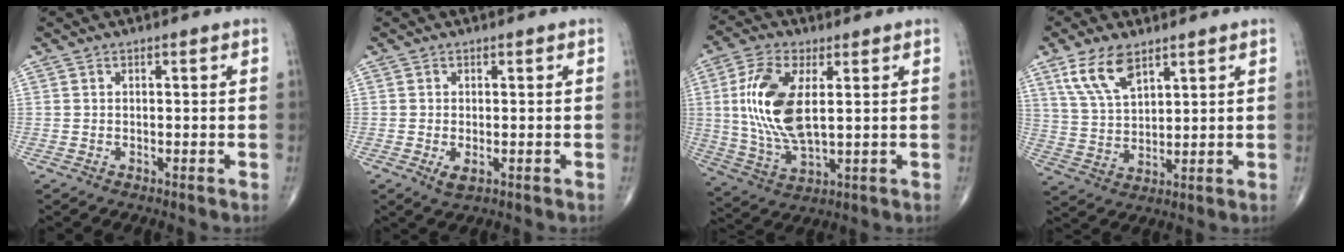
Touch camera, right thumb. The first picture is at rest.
{"total": 2.1, "force": [-0.6, 1.0, 1.8], "torque": [-0.034, -0.005, -0.007]}
{"total": 14.5, "force": [2.5, 6.6, 12.7], "torque": [-0.266, -0.010, 0.055]}
{"total": 9.2, "force": [5.6, 4.2, 5.9], "torque": [-0.109, -0.022, 0.119]}